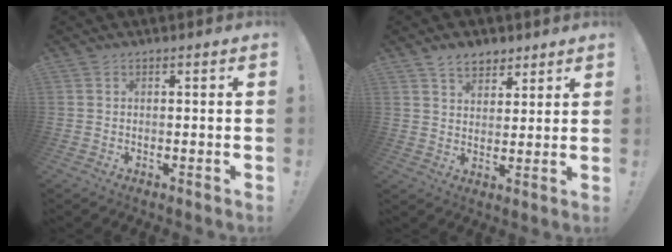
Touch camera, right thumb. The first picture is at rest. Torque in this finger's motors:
{"motor_torque": [-0.60, 0.65, 0.13, -0.04, 0.00]}